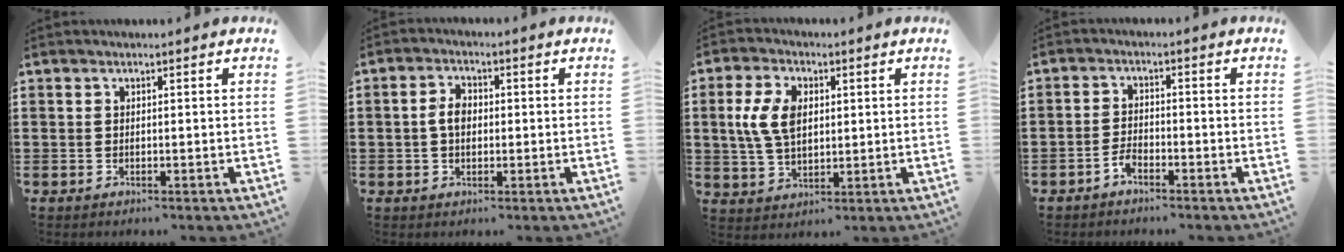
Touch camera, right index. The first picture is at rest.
{"total": 3.5, "force": [-0.1, 2.2, 2.7], "torque": [-0.054, 0.009, -0.004]}
{"total": 7.5, "force": [1.2, 4.7, 5.6], "torque": [-0.141, 0.011, 0.015]}
{"total": 2.3, "force": [-1.8, 0.9, 1.1], "torque": [-0.023, 0.004, -0.037]}